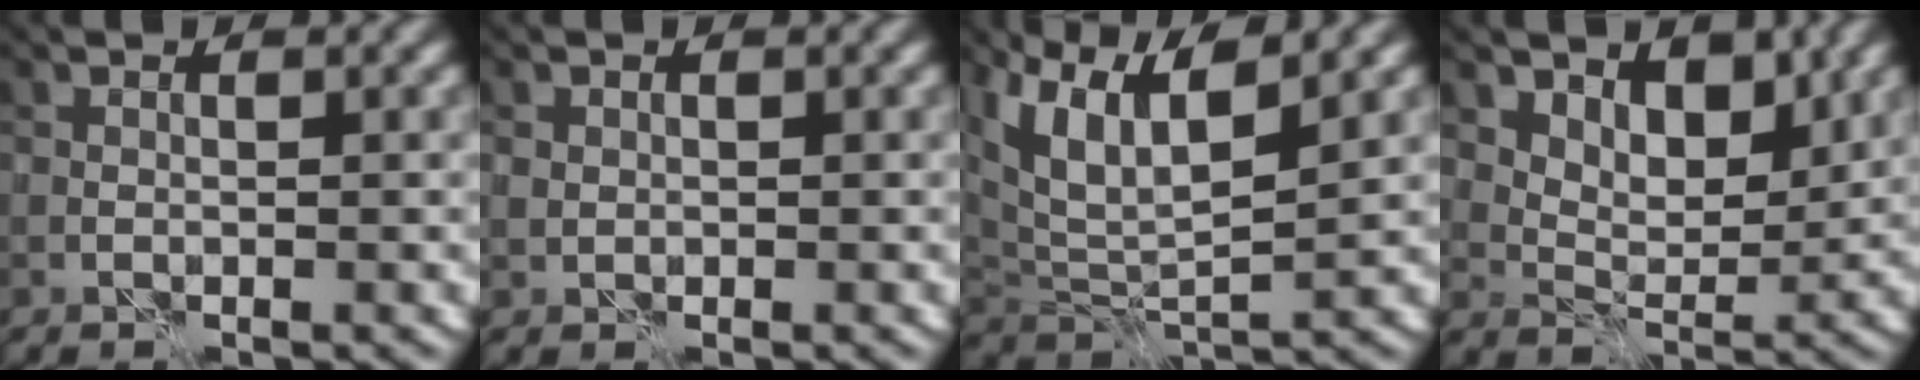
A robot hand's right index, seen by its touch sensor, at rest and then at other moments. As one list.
[{"total": 0.7, "force": [0.3, 0.6, 0.1], "torque": [-0.002, -0.002, 0.004]}, {"total": 8.3, "force": [4.9, 2.9, 6.1], "torque": [-0.128, 0.007, 0.090]}, {"total": 4.6, "force": [3.1, 2.5, 2.3], "torque": [-0.041, -0.019, 0.053]}]